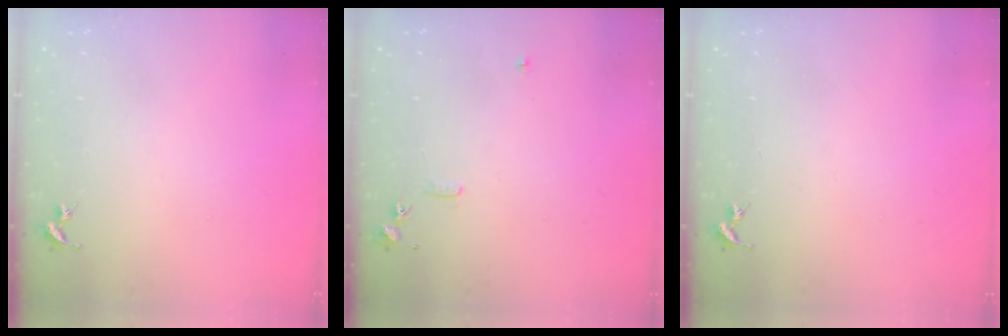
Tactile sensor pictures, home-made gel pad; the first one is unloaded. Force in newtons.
{"total": 5.9, "press": 5.9, "slide": 0.7}
{"total": 0.0}